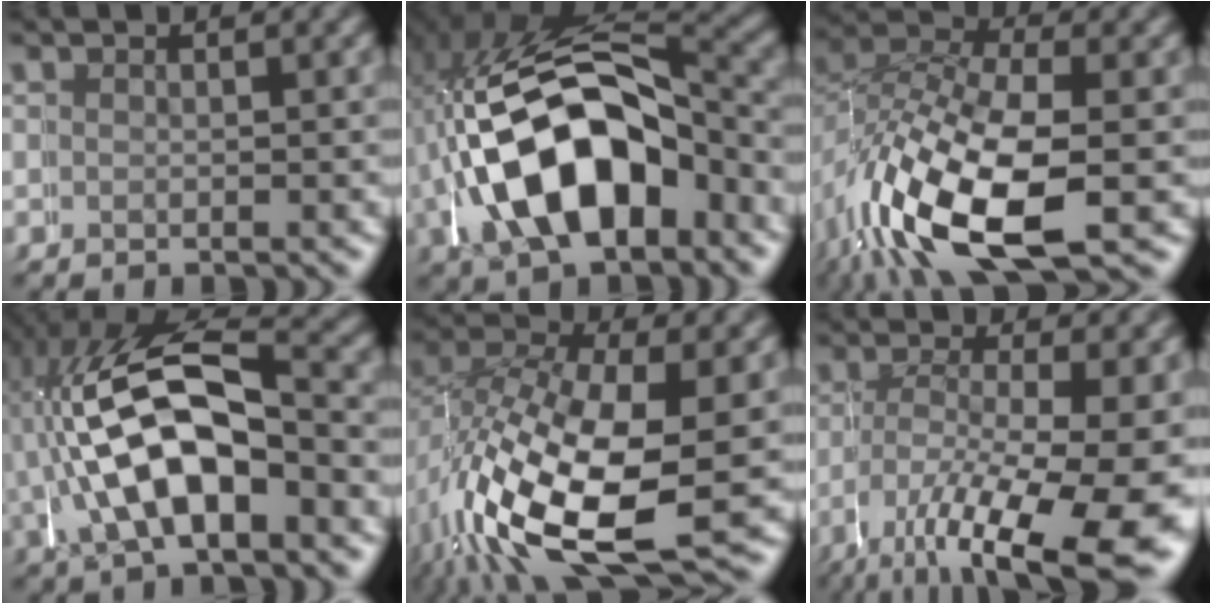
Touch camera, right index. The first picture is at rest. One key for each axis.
{"total": 14.0, "fx": -0.7, "fy": 9.1, "fz": 10.6, "tx": -0.208, "ty": -0.009, "tz": -0.008}
{"total": 9.6, "fx": -2.8, "fy": 6.1, "fz": 6.8, "tx": -0.160, "ty": -0.038, "tz": -0.026}
{"total": 10.0, "fx": 0.6, "fy": 6.7, "fz": 7.5, "tx": -0.160, "ty": -0.008, "tz": 0.010}
{"total": 10.2, "fx": -2.0, "fy": 6.7, "fz": 7.4, "tx": -0.177, "ty": -0.053, "tz": -0.009}
{"total": 8.1, "fx": -3.1, "fy": 3.0, "fz": 6.9, "tx": -0.116, "ty": -0.034, "tz": -0.027}